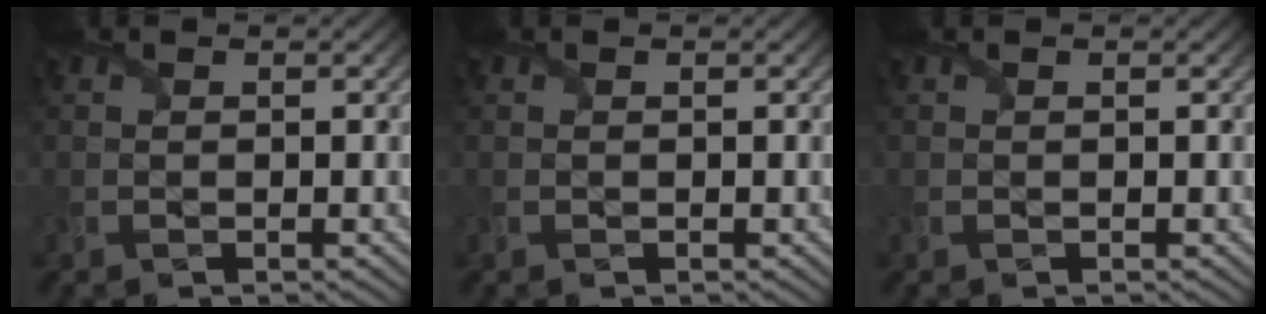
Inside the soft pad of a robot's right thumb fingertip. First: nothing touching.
{"total": 0.0}
{"total": 0.0}